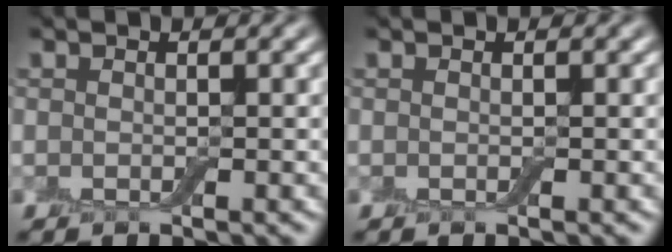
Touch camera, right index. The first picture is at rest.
{"total": 0.0}